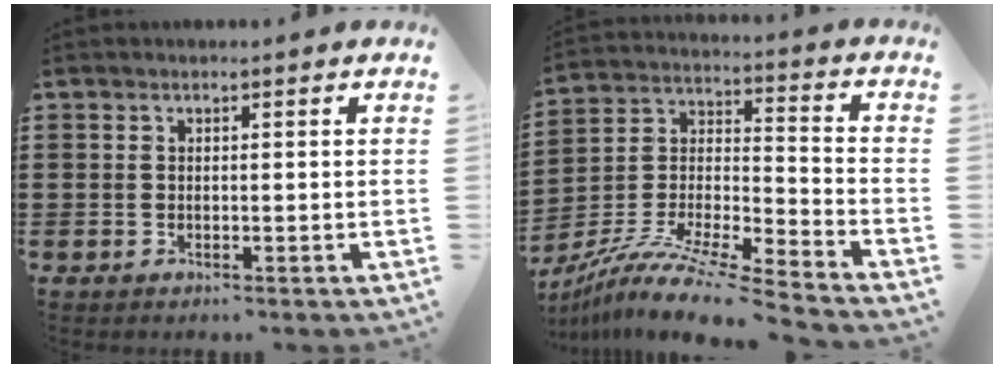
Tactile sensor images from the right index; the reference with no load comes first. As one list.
[{"total": 11.1, "force": [-9.8, 0.1, 5.4], "torque": [-0.109, 0.000, -0.198]}]